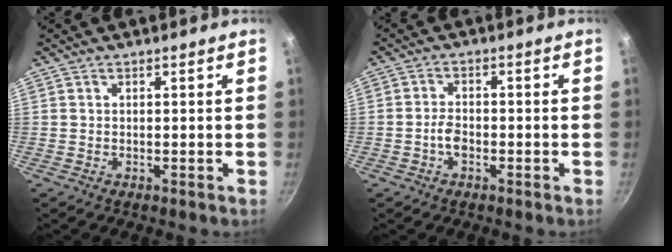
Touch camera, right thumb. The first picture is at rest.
{"total": 3.0, "force": [-1.3, 1.9, 1.9], "torque": [-0.027, 0.016, -0.024]}